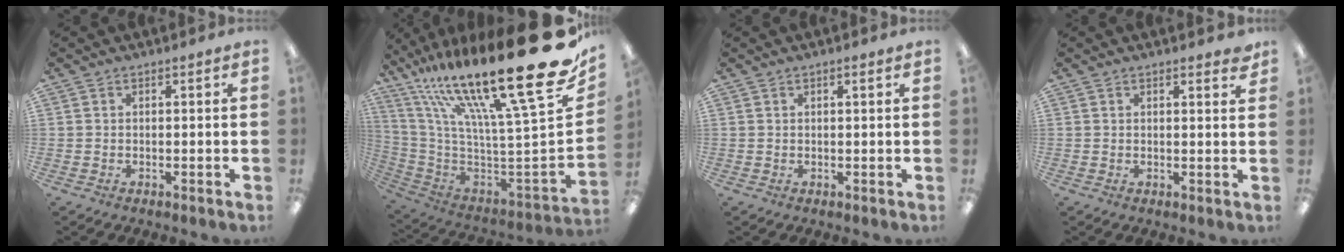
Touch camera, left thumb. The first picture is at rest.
{"total": 31.4, "force": [18.6, 5.8, 24.7], "torque": [-0.339, -0.179, 0.325]}
{"total": 0.9, "force": [0.6, 0.1, 0.6], "torque": [-0.013, 0.001, 0.009]}
{"total": 1.6, "force": [1.3, 0.3, 0.8], "torque": [-0.002, -0.007, 0.021]}